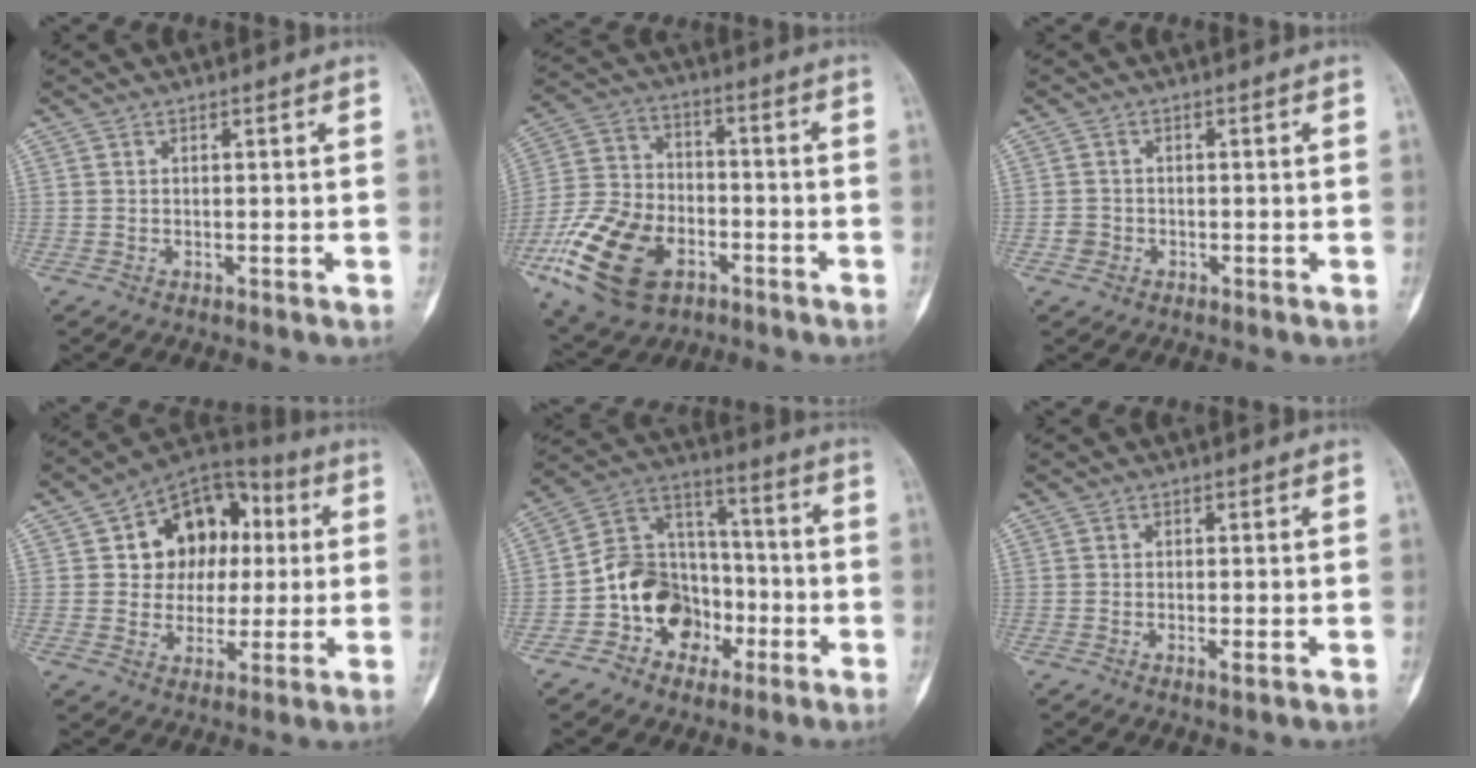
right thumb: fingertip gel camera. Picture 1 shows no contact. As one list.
[{"total": 19.7, "force": [-8.4, 12.3, 12.8], "torque": [-0.243, 0.033, -0.150]}, {"total": 1.9, "force": [-0.7, 1.7, 0.3], "torque": [0.005, 0.009, -0.016]}, {"total": 15.0, "force": [2.7, 11.8, 8.8], "torque": [-0.064, 0.020, 0.038]}, {"total": 14.1, "force": [-5.3, 11.2, 6.8], "torque": [-0.068, 0.071, -0.095]}, {"total": 1.3, "force": [-0.5, 0.3, 1.2], "torque": [-0.020, -0.002, -0.012]}]